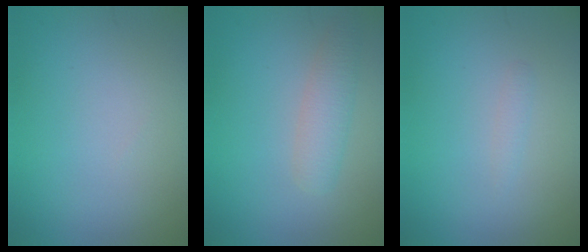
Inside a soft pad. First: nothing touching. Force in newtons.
{"total": 2.6, "press": 2.6, "slide": 0.2}
{"total": 0.7, "press": 0.7, "slide": 0.0}